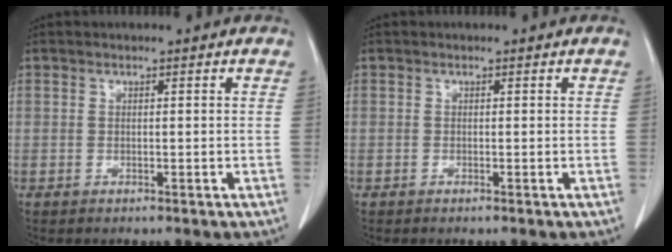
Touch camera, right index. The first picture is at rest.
{"total": 0.0}